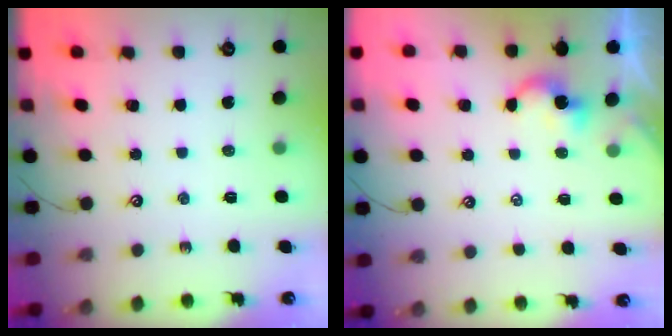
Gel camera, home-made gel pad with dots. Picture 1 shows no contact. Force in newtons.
{"total": 2.9, "press": 2.9, "slide": 0.2}